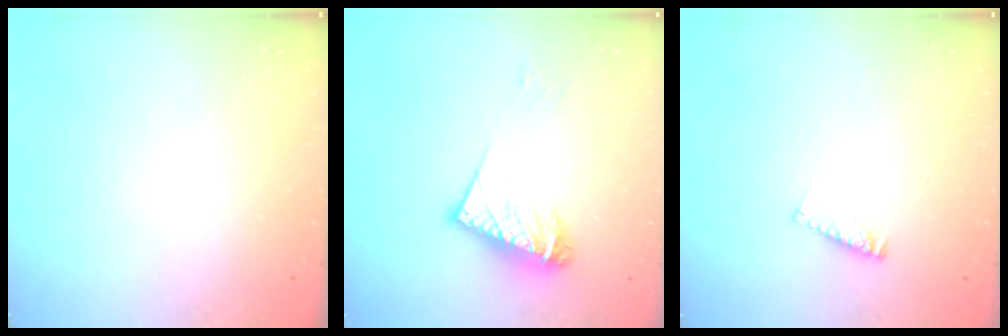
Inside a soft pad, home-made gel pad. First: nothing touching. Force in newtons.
{"total": 11.3, "press": 11.2, "slide": 1.4}
{"total": 3.6, "press": 3.6, "slide": 0.4}